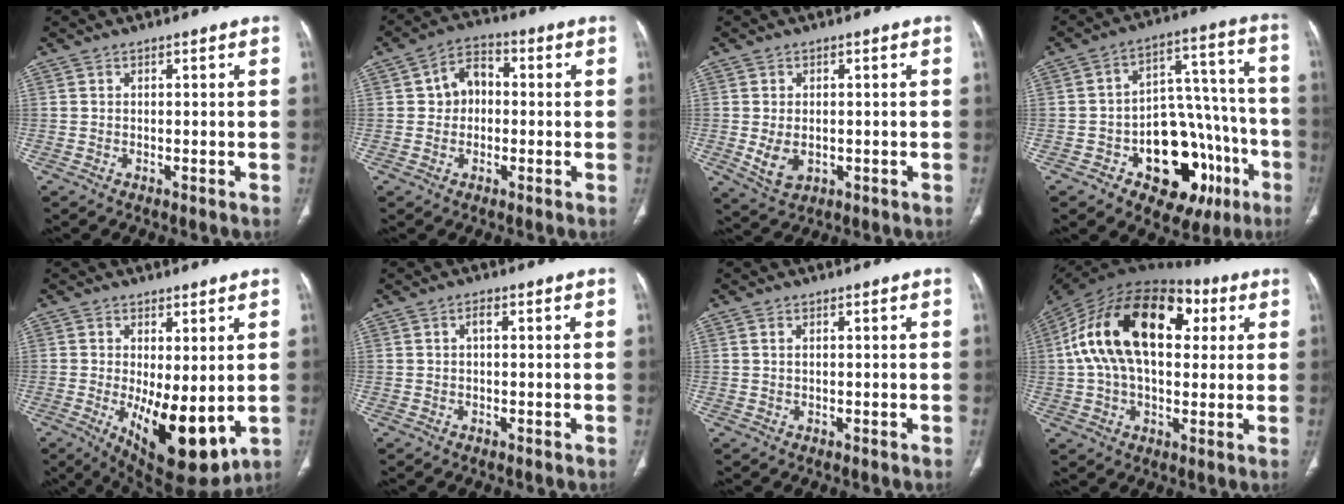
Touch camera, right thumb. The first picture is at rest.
{"total": 6.5, "force": [0.4, 5.0, 4.1], "torque": [-0.046, 0.019, -0.003]}
{"total": 5.0, "force": [-0.6, 3.5, 3.6], "torque": [-0.062, -0.005, 0.003]}
{"total": 21.9, "force": [-8.7, 13.2, 15.2], "torque": [-0.157, 0.075, -0.109]}
{"total": 12.9, "force": [-1.7, 5.3, 11.6], "torque": [-0.172, -0.030, -0.007]}
{"total": 1.3, "force": [0.3, 0.5, 1.1], "torque": [-0.024, 0.003, 0.003]}
{"total": 0.7, "force": [0.3, 0.3, 0.6], "torque": [-0.015, 0.004, 0.007]}
{"total": 24.9, "force": [6.2, 14.3, 19.4], "torque": [-0.345, 0.041, 0.095]}